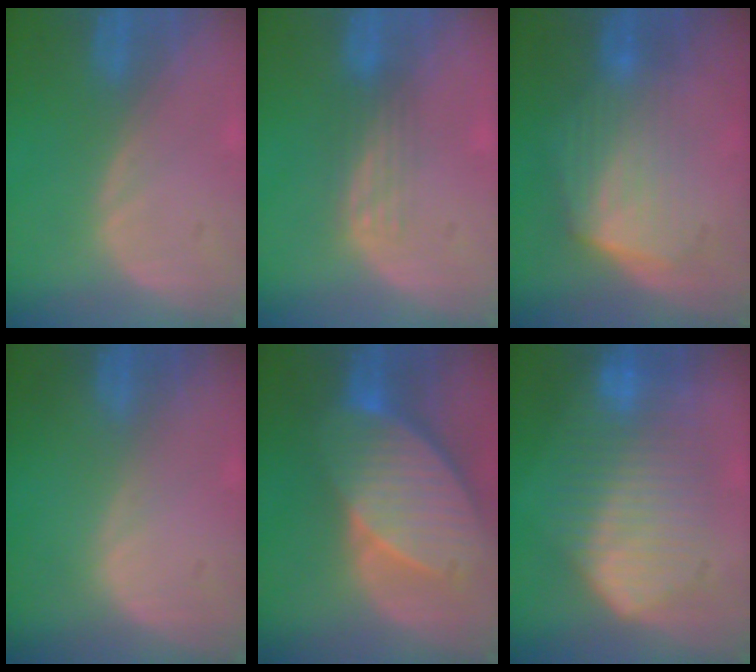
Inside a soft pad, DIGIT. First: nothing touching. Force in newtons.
{"total": 2.9, "press": 2.6, "slide": 1.3}
{"total": 6.9, "press": 6.3, "slide": 2.8}
{"total": 0.0}
{"total": 10.5, "press": 9.2, "slide": 5.0}
{"total": 10.4, "press": 10.4, "slide": 0.5}